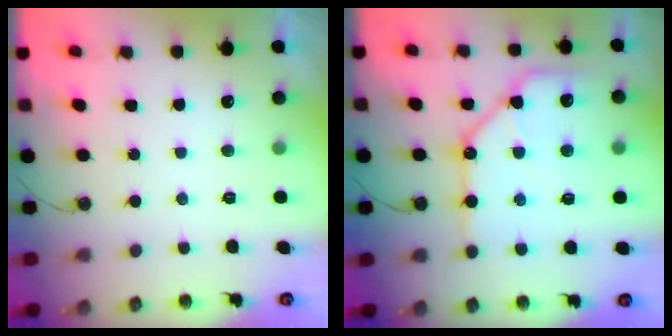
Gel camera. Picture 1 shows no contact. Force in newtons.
{"total": 13.5, "press": 13.4, "slide": 1.4}